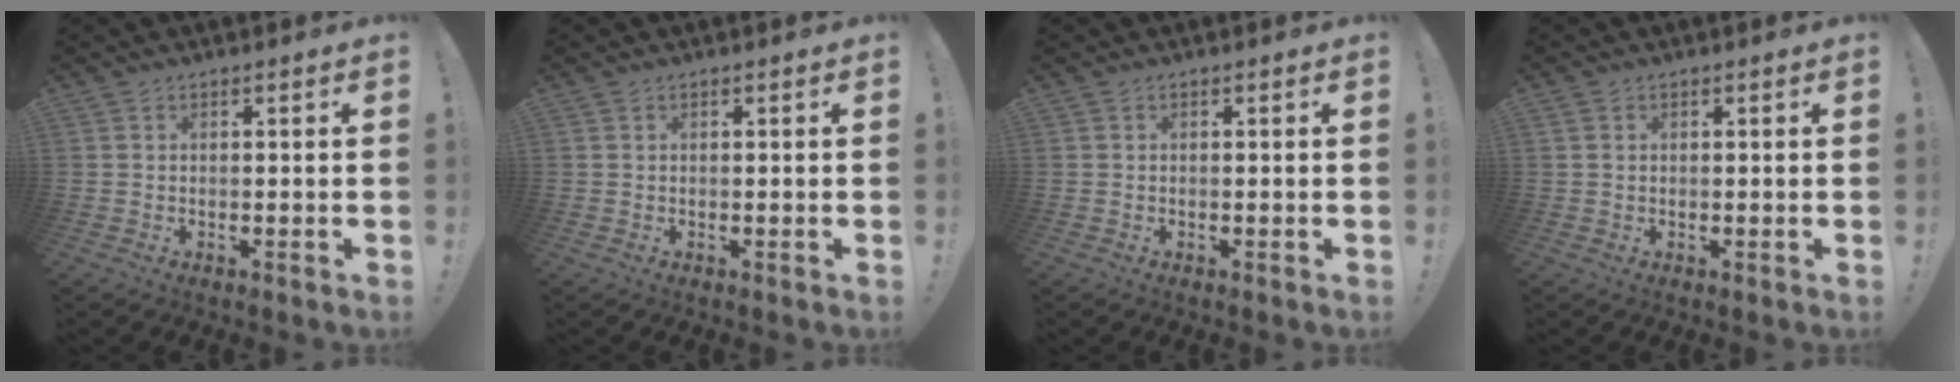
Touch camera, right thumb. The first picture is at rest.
{"total": 0.0}
{"total": 0.0}
{"total": 0.9, "force": [0.4, 0.6, 0.4], "torque": [0.000, -0.001, 0.006]}